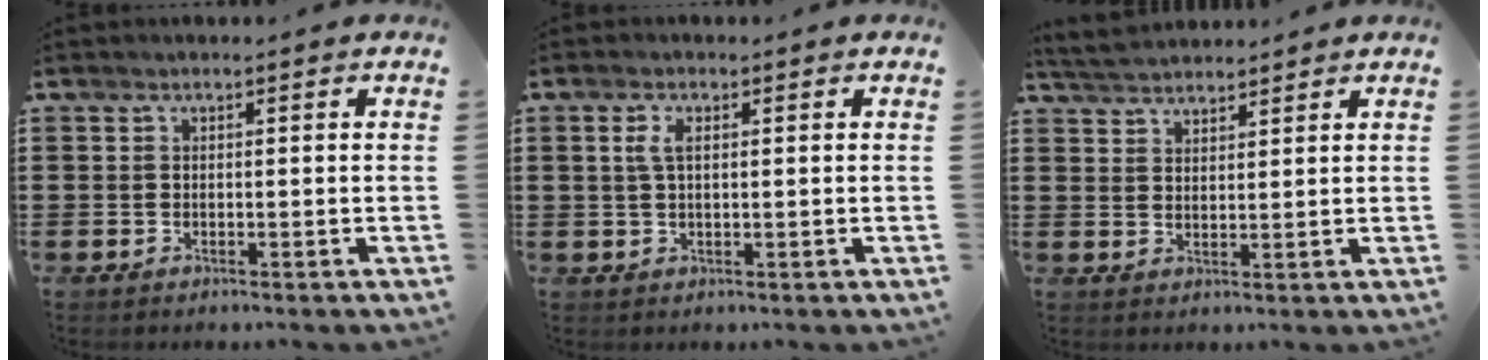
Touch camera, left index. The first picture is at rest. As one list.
[{"total": 2.7, "force": [0.6, 1.1, 2.4], "torque": [-0.058, 0.005, 0.006]}, {"total": 3.8, "force": [3.6, 0.8, 0.7], "torque": [-0.027, -0.004, 0.069]}]